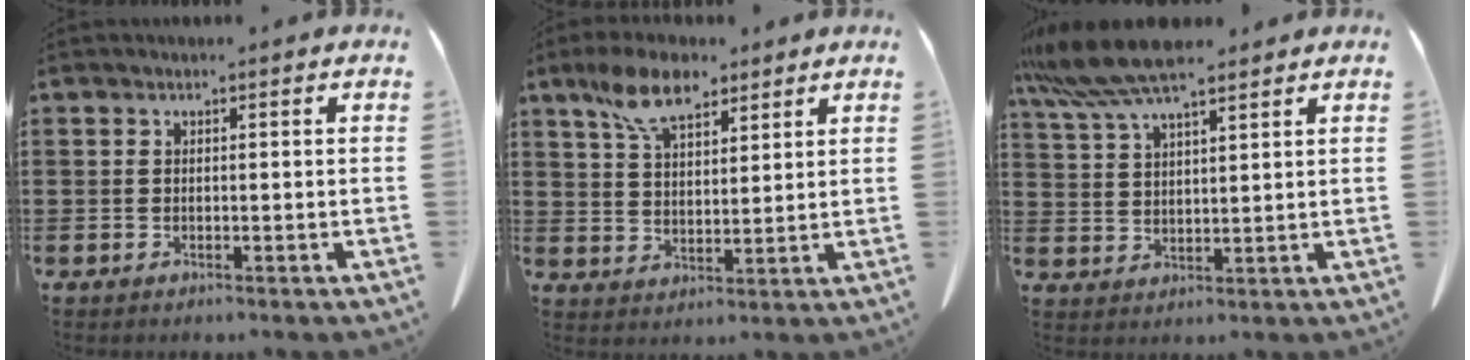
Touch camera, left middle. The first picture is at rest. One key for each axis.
{"total": 8.5, "fx": 5.8, "fy": 3.7, "fz": 5.0, "tx": -0.114, "ty": 0.003, "tz": 0.108}
{"total": 8.3, "fx": 6.8, "fy": 1.2, "fz": 4.6, "tx": -0.108, "ty": -0.014, "tz": 0.125}